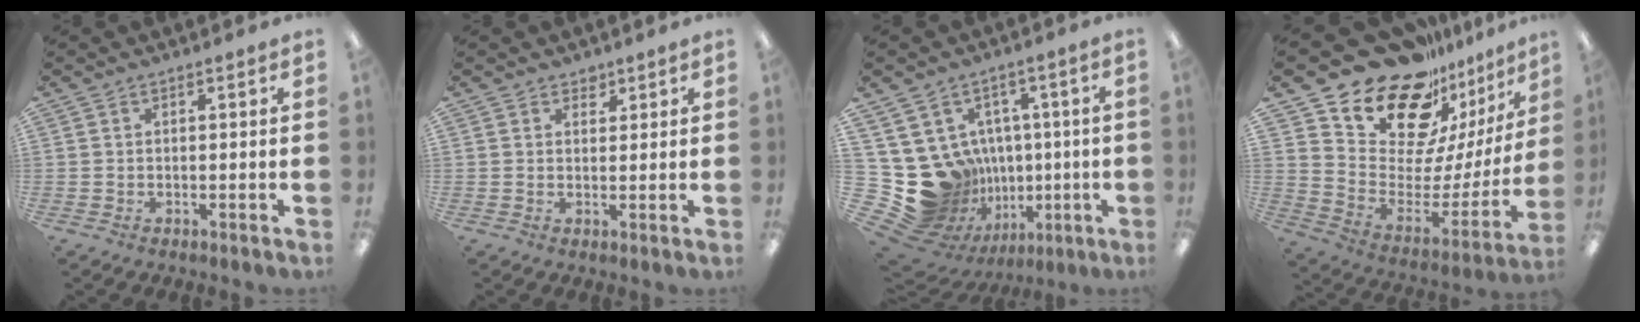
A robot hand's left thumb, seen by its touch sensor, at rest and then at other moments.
{"total": 2.0, "force": [1.6, 1.1, 0.2], "torque": [0.003, -0.005, 0.030]}
{"total": 18.0, "force": [-1.6, 16.8, 6.4], "torque": [-0.147, -0.019, 0.026]}
{"total": 22.0, "force": [17.4, 10.4, 8.5], "torque": [-0.141, -0.135, 0.316]}